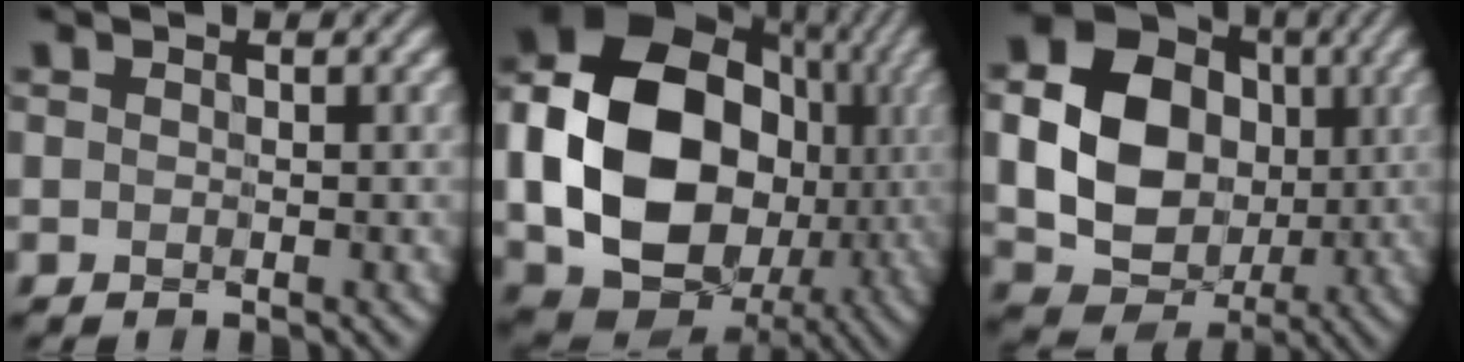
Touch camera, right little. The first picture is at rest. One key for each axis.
{"total": 17.0, "fx": -1.3, "fy": 13.4, "fz": 10.3, "tx": -0.220, "ty": -0.015, "tz": -0.030}
{"total": 14.8, "fx": 0.4, "fy": 12.5, "fz": 7.9, "tx": -0.180, "ty": -0.003, "tz": 0.009}